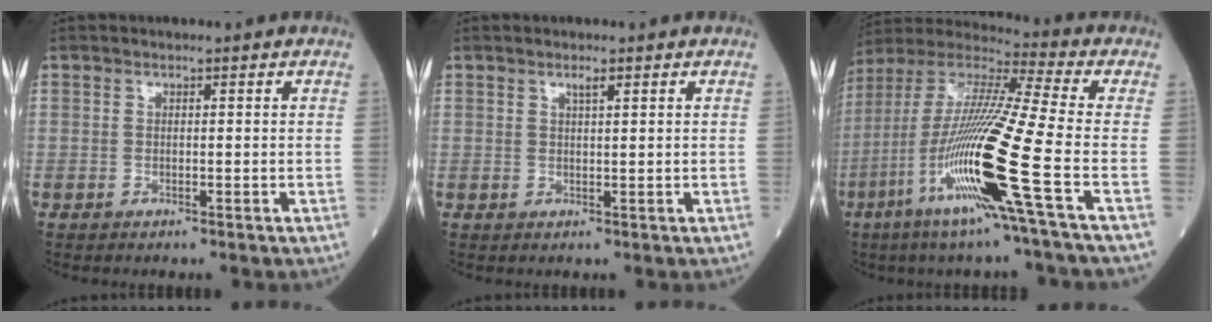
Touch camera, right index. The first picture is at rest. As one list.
[{"total": 1.2, "force": [0.8, 0.0, 1.0], "torque": [-0.018, -0.001, 0.014]}, {"total": 19.9, "force": [-6.9, -1.1, 18.6], "torque": [-0.397, -0.031, -0.146]}]